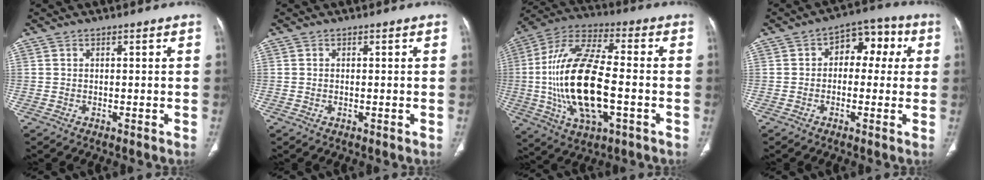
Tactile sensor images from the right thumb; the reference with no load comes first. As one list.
[{"total": 0.0}, {"total": 21.9, "force": [-2.9, 9.2, 19.7], "torque": [-0.399, 0.019, -0.049]}, {"total": 8.6, "force": [1.4, 5.8, 6.1], "torque": [-0.036, 0.029, 0.009]}]